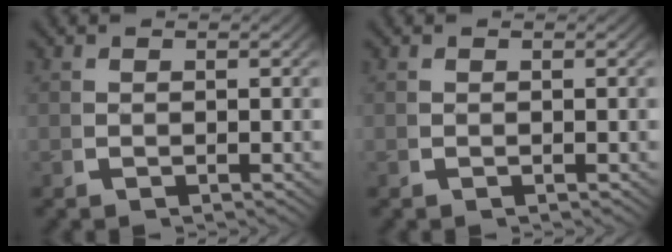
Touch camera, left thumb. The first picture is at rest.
{"total": 0.0}